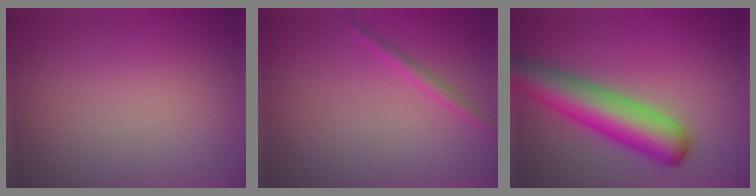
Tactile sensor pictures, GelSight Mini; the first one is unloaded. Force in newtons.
{"total": 1.0, "press": 1.0, "slide": 0.1}
{"total": 7.1, "press": 7.1, "slide": 0.2}